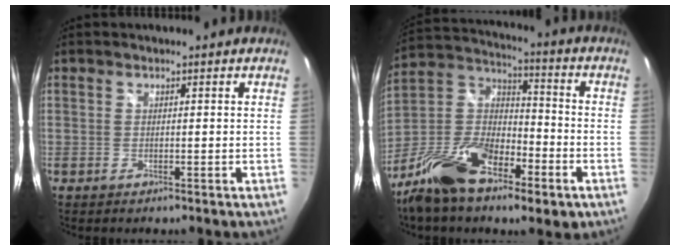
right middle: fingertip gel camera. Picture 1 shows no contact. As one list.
[{"total": 20.2, "force": [-11.0, 8.9, 14.4], "torque": [-0.294, -0.013, -0.202]}]